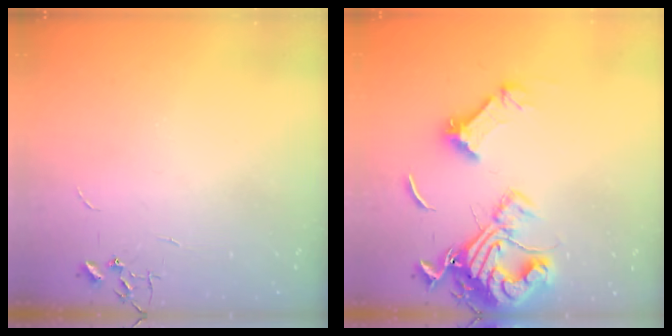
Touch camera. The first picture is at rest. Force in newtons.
{"total": 18.4, "press": 18.3, "slide": 1.9}